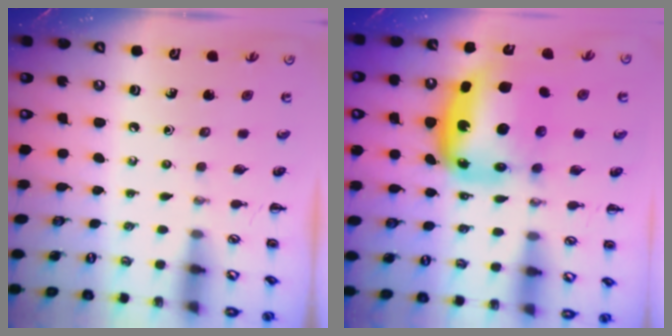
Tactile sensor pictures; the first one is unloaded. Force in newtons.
{"total": 14.2, "press": 13.6, "slide": 4.0}